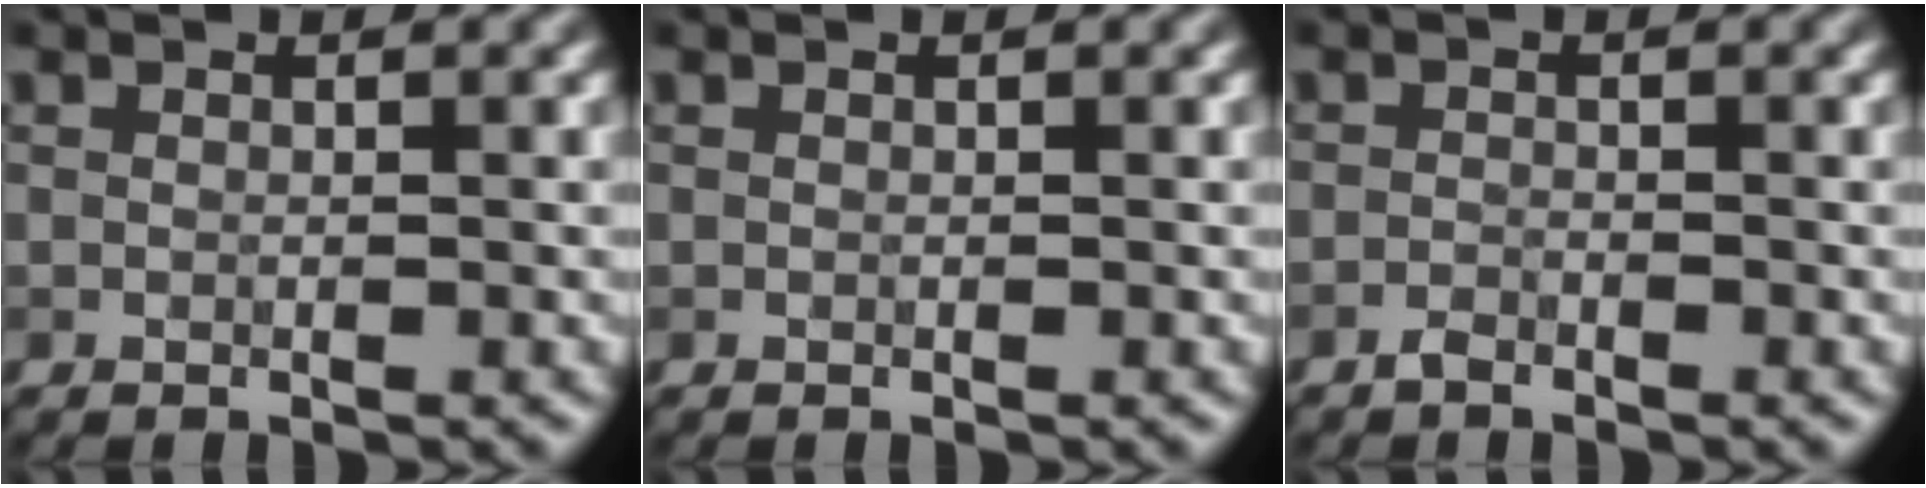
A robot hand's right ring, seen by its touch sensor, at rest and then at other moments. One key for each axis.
{"total": 0.0}
{"total": 0.8, "fx": -0.7, "fy": 0.2, "fz": 0.3, "tx": -0.004, "ty": 0.001, "tz": -0.016}